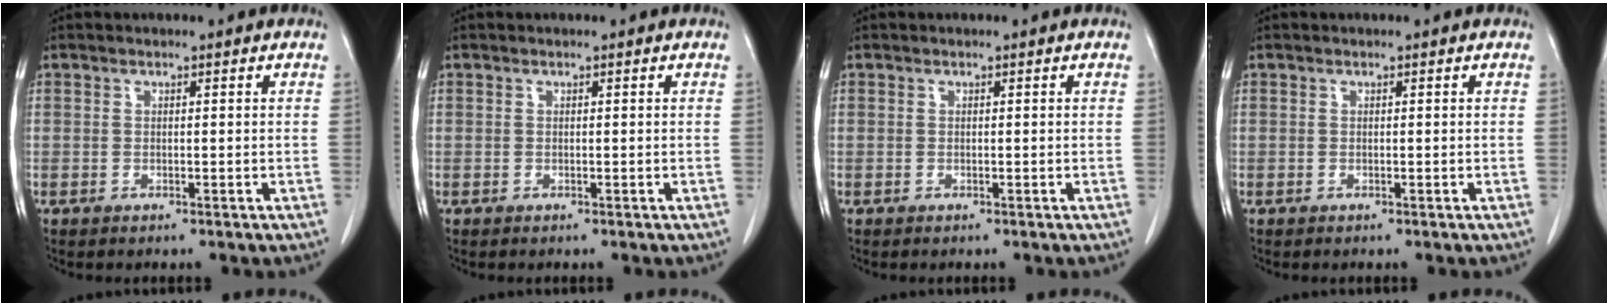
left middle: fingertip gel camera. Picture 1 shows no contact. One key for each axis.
{"total": 0.0}
{"total": 0.0}
{"total": 0.0}